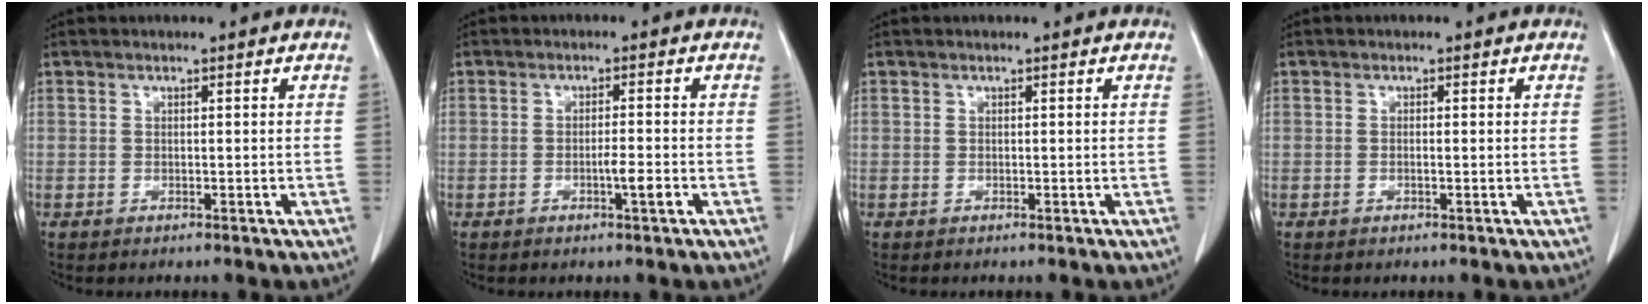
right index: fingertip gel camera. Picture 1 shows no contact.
{"total": 2.7, "force": [-1.0, 0.1, 2.5], "torque": [-0.041, -0.001, -0.017]}
{"total": 0.0}
{"total": 0.6, "force": [-0.1, 0.0, 0.6], "torque": [-0.011, 0.001, -0.001]}